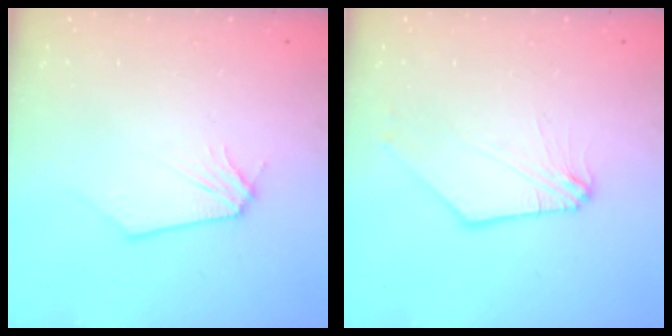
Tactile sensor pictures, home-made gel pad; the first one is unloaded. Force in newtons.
{"total": 2.5, "press": 2.5, "slide": 0.5}